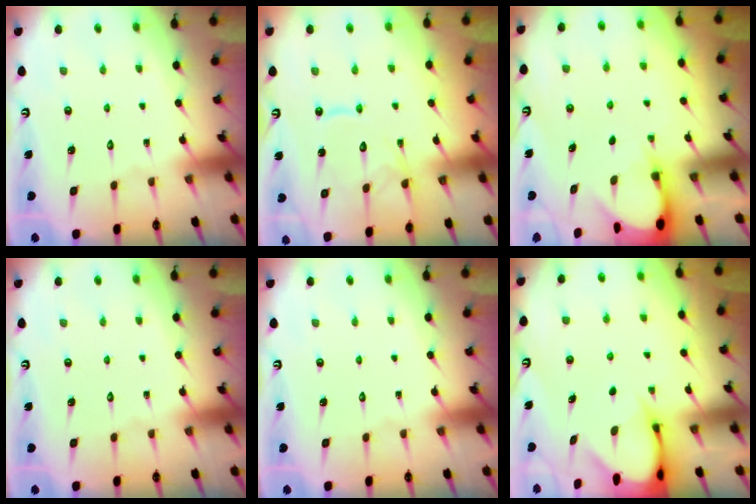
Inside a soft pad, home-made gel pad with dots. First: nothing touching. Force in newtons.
{"total": 12.8, "press": 12.7, "slide": 1.3}
{"total": 3.0, "press": 3.0, "slide": 0.4}
{"total": 0.0}
{"total": 0.0}
{"total": 3.7, "press": 3.7, "slide": 0.4}